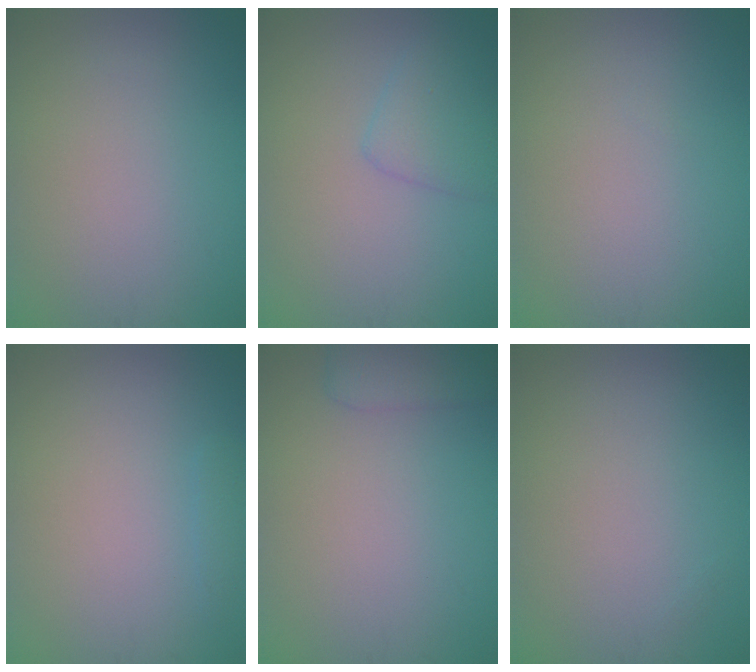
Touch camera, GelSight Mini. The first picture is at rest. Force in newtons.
{"total": 2.5, "press": 2.4, "slide": 0.2}
{"total": 0.0}
{"total": 0.7, "press": 0.7, "slide": 0.1}
{"total": 2.5, "press": 2.5, "slide": 0.2}
{"total": 0.0}